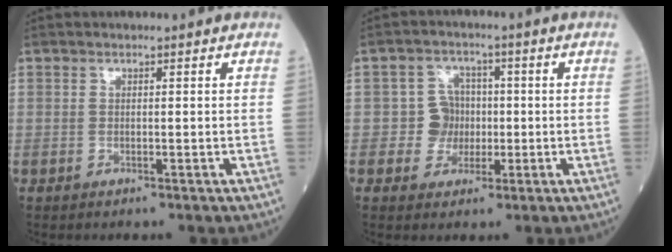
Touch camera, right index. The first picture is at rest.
{"total": 4.5, "force": [-0.5, 4.4, 0.9], "torque": [-0.012, 0.012, -0.008]}